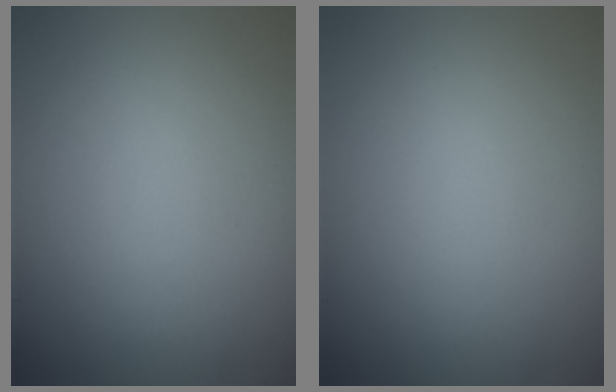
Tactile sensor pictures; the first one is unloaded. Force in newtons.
{"total": 0.0}